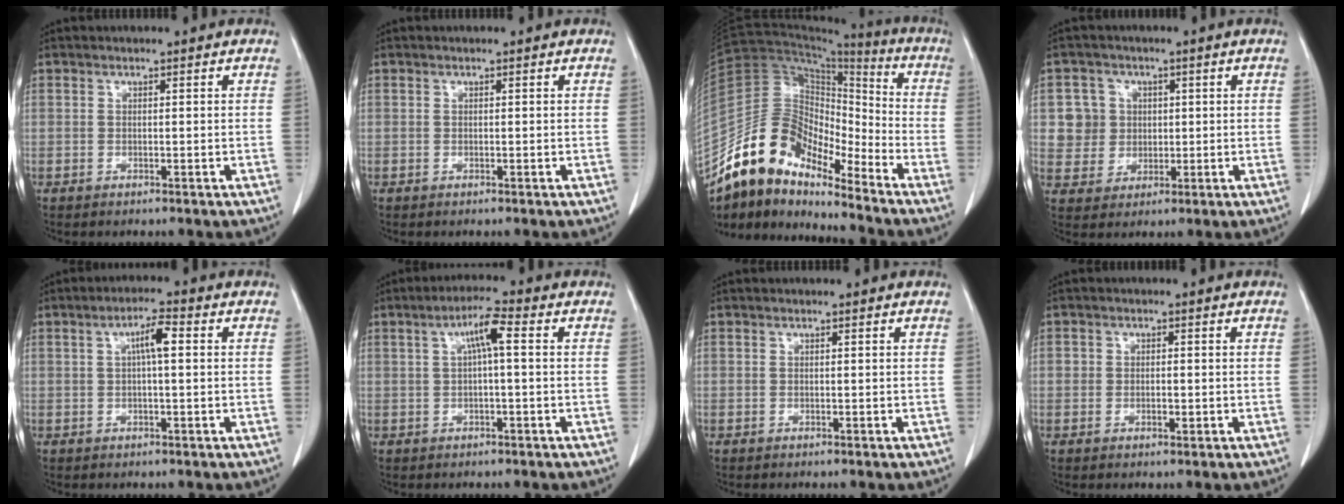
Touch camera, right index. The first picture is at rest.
{"total": 0.0}
{"total": 13.9, "force": [-11.5, 5.0, 5.9], "torque": [-0.106, 0.053, -0.214]}
{"total": 6.0, "force": [1.2, 5.9, 0.5], "torque": [-0.005, 0.015, 0.029]}
{"total": 4.0, "force": [0.7, 0.6, 3.9], "torque": [-0.069, 0.010, 0.009]}
{"total": 4.6, "force": [0.9, 0.4, 4.5], "torque": [-0.082, 0.013, 0.015]}
{"total": 0.0}
{"total": 2.0, "force": [-0.3, 1.3, 1.5], "torque": [-0.023, 0.002, -0.003]}